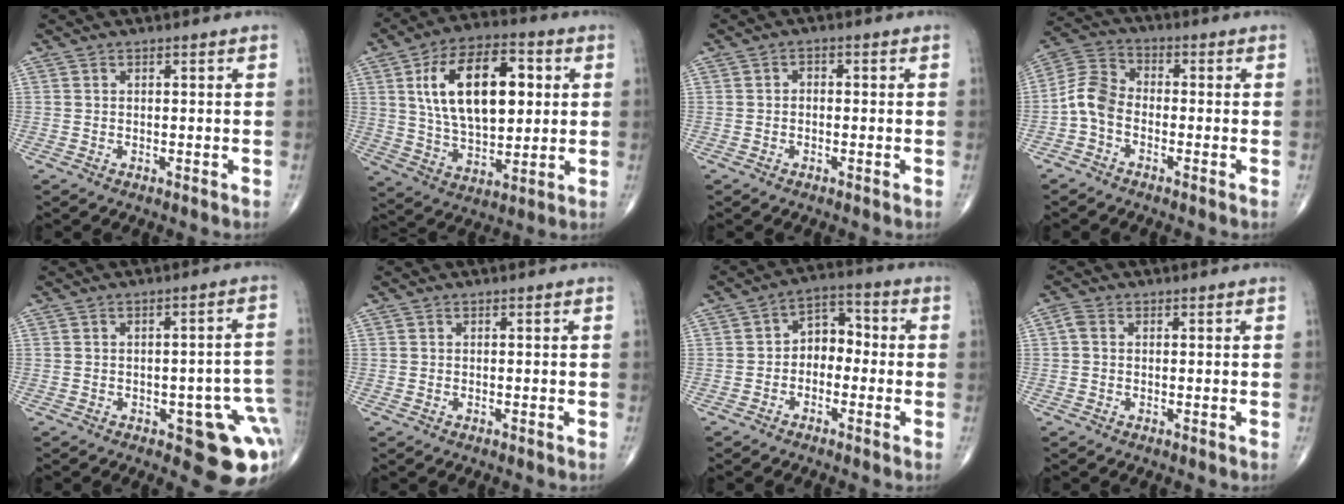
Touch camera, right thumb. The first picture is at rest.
{"total": 19.8, "force": [4.5, 10.5, 16.2], "torque": [-0.247, -0.001, 0.078]}
{"total": 1.3, "force": [-0.1, 1.0, 0.9], "torque": [-0.006, 0.006, -0.007]}
{"total": 6.6, "force": [-2.1, 4.4, 4.4], "torque": [-0.082, 0.026, -0.058]}
{"total": 12.4, "force": [-3.9, 4.5, 10.9], "torque": [-0.095, 0.018, -0.037]}
{"total": 0.0}
{"total": 6.4, "force": [-1.0, 4.7, 4.3], "torque": [-0.038, 0.034, -0.034]}
{"total": 1.7, "force": [0.1, 1.2, 1.1], "torque": [-0.023, 0.004, -0.002]}